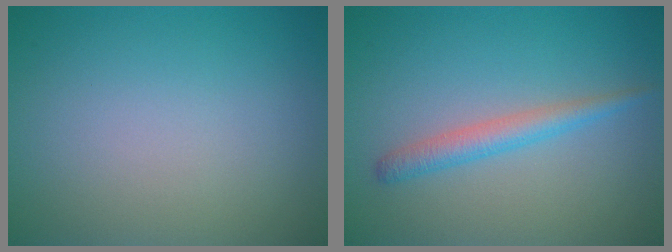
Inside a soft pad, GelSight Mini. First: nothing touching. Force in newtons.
{"total": 2.2, "press": 2.2, "slide": 0.1}